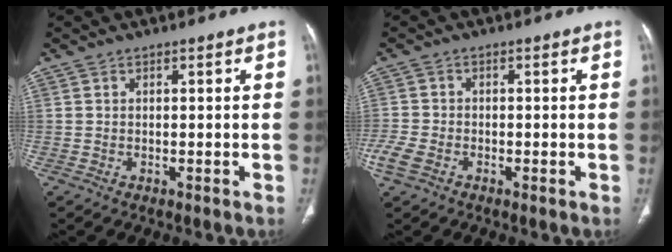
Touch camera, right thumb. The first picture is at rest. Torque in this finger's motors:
{"motor_torque": [0.89, 0.29, 0.40, -0.81, 0.20]}